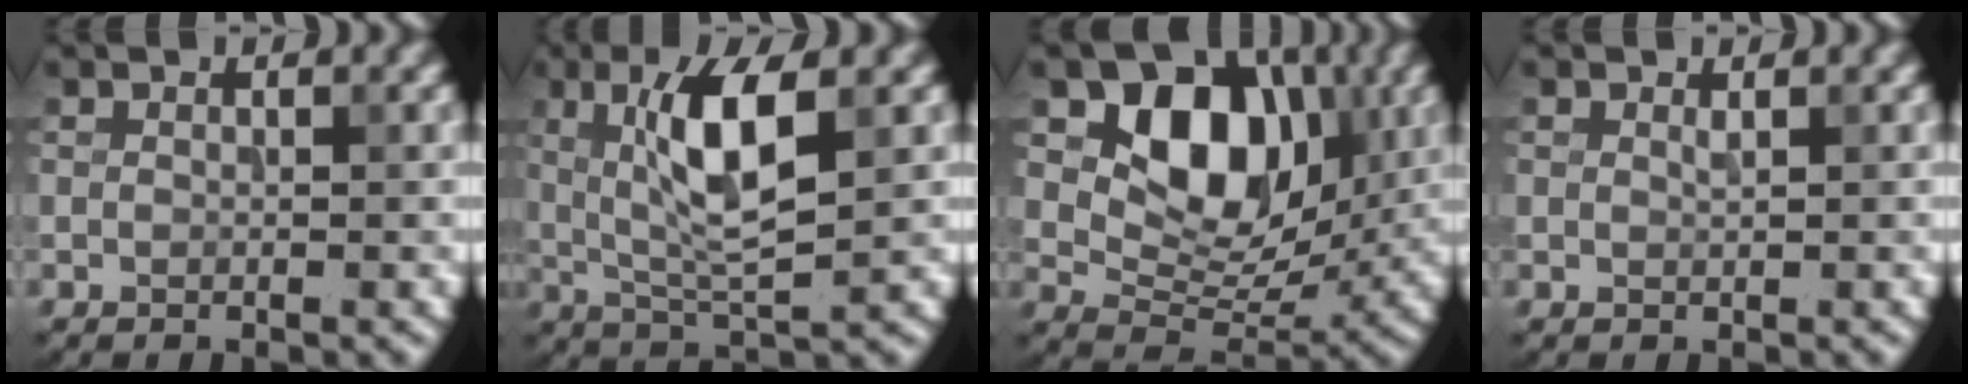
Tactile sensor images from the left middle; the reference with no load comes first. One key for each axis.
{"total": 6.7, "fx": 1.4, "fy": 1.6, "fz": 6.3, "tx": -0.121, "ty": 0.003, "tz": 0.028}
{"total": 9.0, "fx": 2.6, "fy": 6.4, "fz": 5.8, "tx": -0.081, "ty": -0.008, "tz": 0.038}
{"total": 0.6, "fx": 0.3, "fy": 0.5, "fz": 0.2, "tx": -0.004, "ty": -0.003, "tz": 0.007}